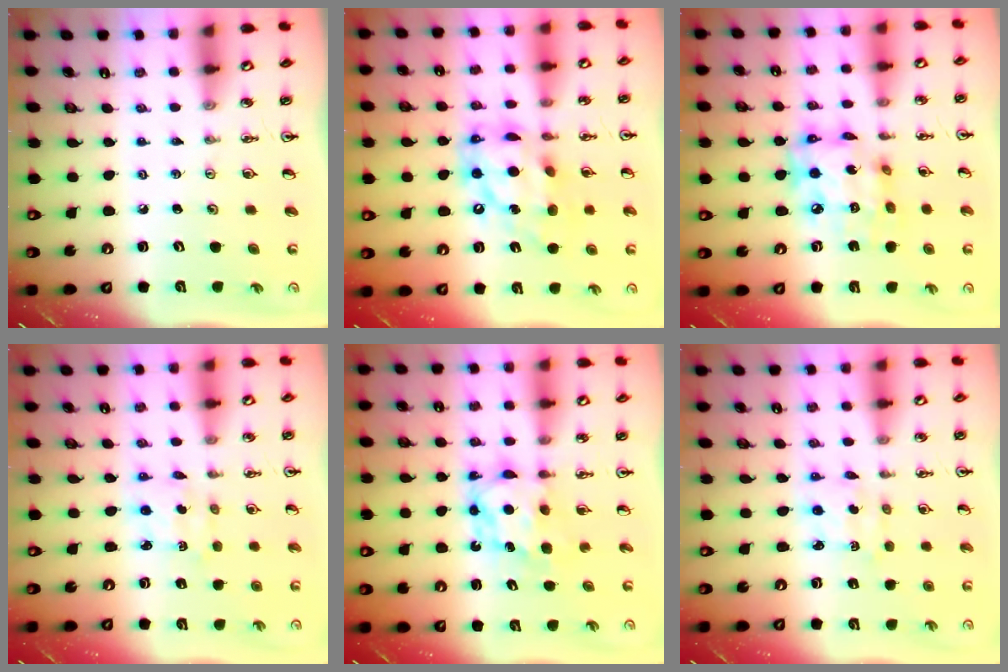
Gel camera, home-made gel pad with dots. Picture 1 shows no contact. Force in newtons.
{"total": 15.5, "press": 15.5, "slide": 1.3}
{"total": 14.3, "press": 14.3, "slide": 1.5}
{"total": 2.5, "press": 2.5, "slide": 0.3}
{"total": 6.5, "press": 6.4, "slide": 0.6}
{"total": 2.5, "press": 2.5, "slide": 0.3}